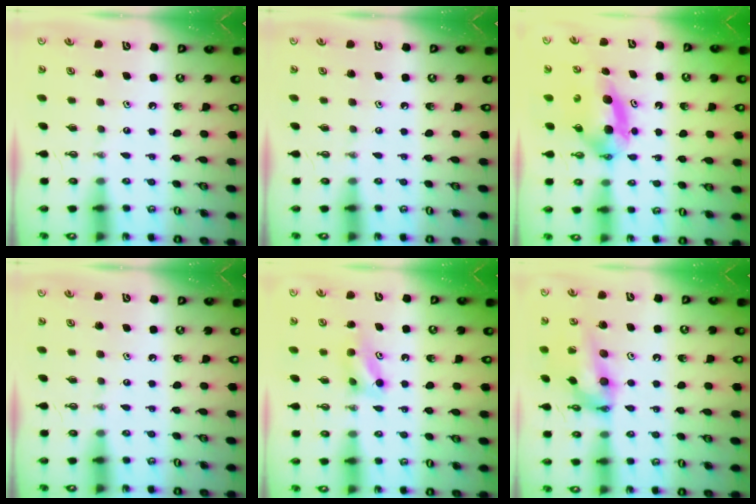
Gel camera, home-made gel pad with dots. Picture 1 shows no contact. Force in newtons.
{"total": 0.0}
{"total": 7.4, "press": 5.2, "slide": 5.2}
{"total": 0.0}
{"total": 5.7, "press": 5.6, "slide": 0.7}
{"total": 15.0, "press": 14.3, "slide": 4.5}